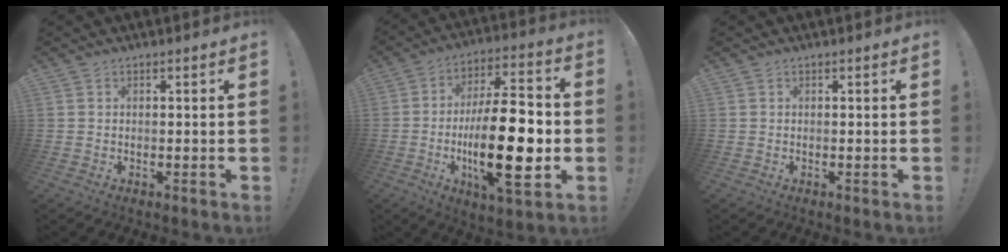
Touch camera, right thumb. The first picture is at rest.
{"total": 25.3, "force": [-4.4, 9.1, 23.2], "torque": [-0.404, 0.010, -0.070]}
{"total": 0.0}